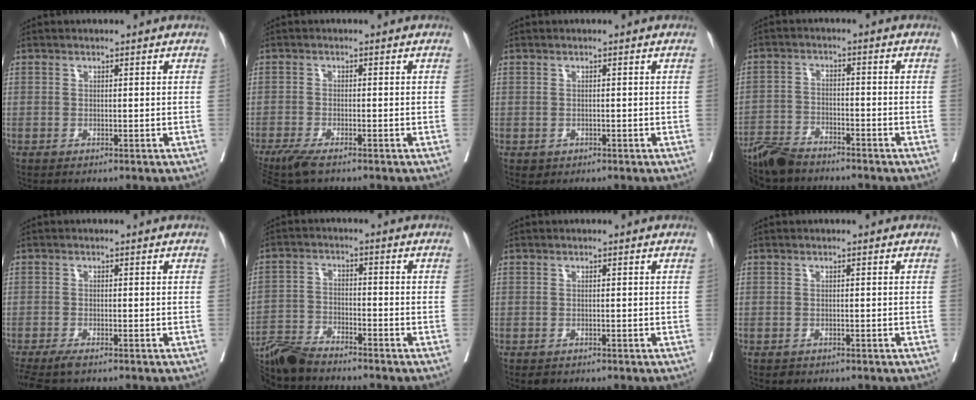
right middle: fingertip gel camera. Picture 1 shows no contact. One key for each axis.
{"total": 5.2, "fx": -4.0, "fy": 0.9, "fz": 3.2, "tx": -0.059, "ty": -0.013, "tz": -0.070}
{"total": 1.0, "fx": -0.4, "fy": 0.8, "fz": 0.2, "tx": -0.004, "ty": 0.002, "tz": -0.001}
{"total": 7.7, "fx": -7.0, "fy": 1.9, "fz": 2.5, "tx": -0.043, "ty": -0.022, "tz": -0.128}
{"total": 4.1, "fx": -3.3, "fy": 0.6, "fz": 2.4, "tx": -0.041, "ty": -0.012, "tz": -0.056}
{"total": 7.1, "fx": -6.8, "fy": 0.7, "fz": 2.2, "tx": -0.038, "ty": -0.018, "tz": -0.129}
{"total": 0.8, "fx": -0.6, "fy": 0.5, "fz": 0.3, "tx": -0.006, "ty": -0.001, "tz": -0.005}
{"total": 0.6, "fx": -0.4, "fy": 0.4, "fz": 0.1, "tx": -0.005, "ty": 0.001, "tz": -0.005}